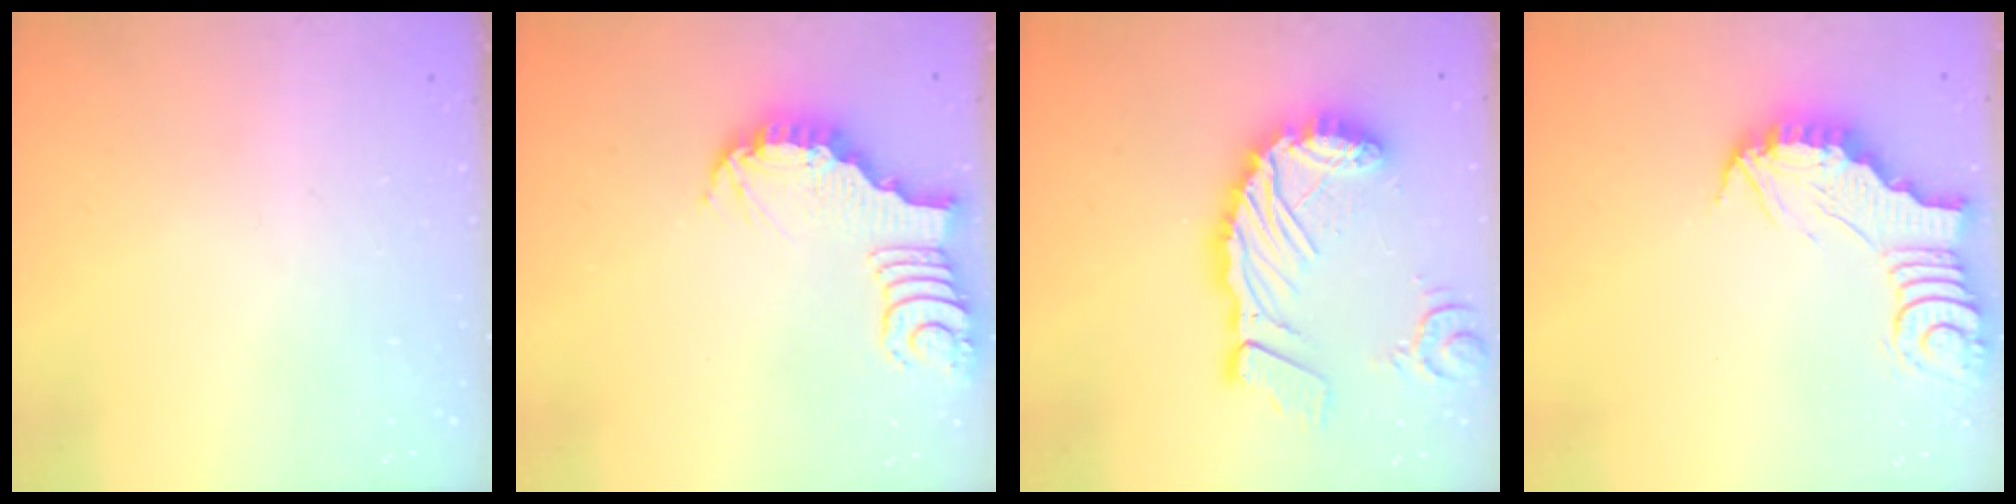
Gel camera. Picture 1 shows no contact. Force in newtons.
{"total": 3.9, "press": 3.9, "slide": 0.4}
{"total": 14.7, "press": 14.6, "slide": 1.8}
{"total": 3.0, "press": 2.9, "slide": 0.3}